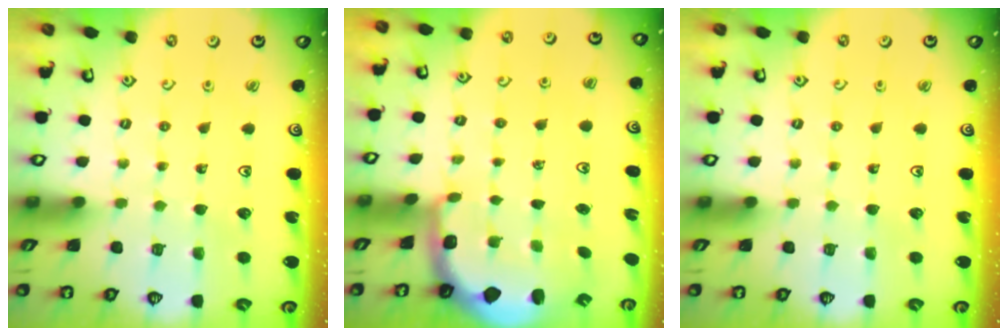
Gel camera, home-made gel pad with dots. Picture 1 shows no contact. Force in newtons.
{"total": 2.4, "press": 1.1, "slide": 2.1}
{"total": 0.0}